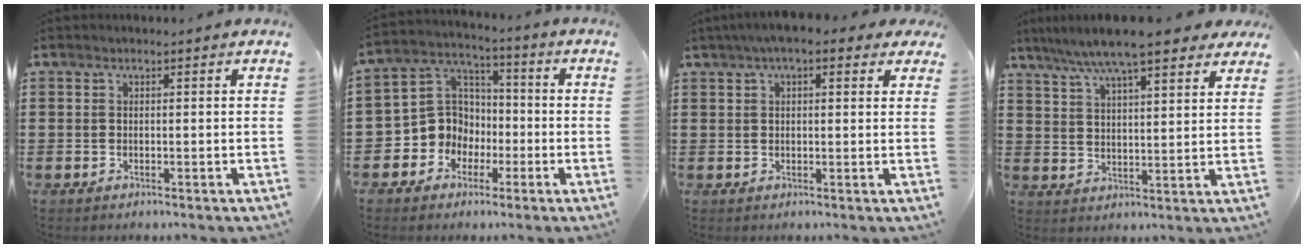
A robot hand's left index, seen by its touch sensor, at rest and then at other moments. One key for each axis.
{"total": 7.9, "fx": -2.0, "fy": 7.6, "fz": 1.2, "tx": -0.073, "ty": 0.003, "tz": -0.042}
{"total": 4.0, "fx": 2.4, "fy": 1.1, "fz": 3.0, "tx": -0.063, "ty": 0.007, "tz": 0.041}
{"total": 8.3, "fx": 6.9, "fy": 0.9, "fz": 4.4, "tx": -0.108, "ty": -0.016, "tz": 0.122}